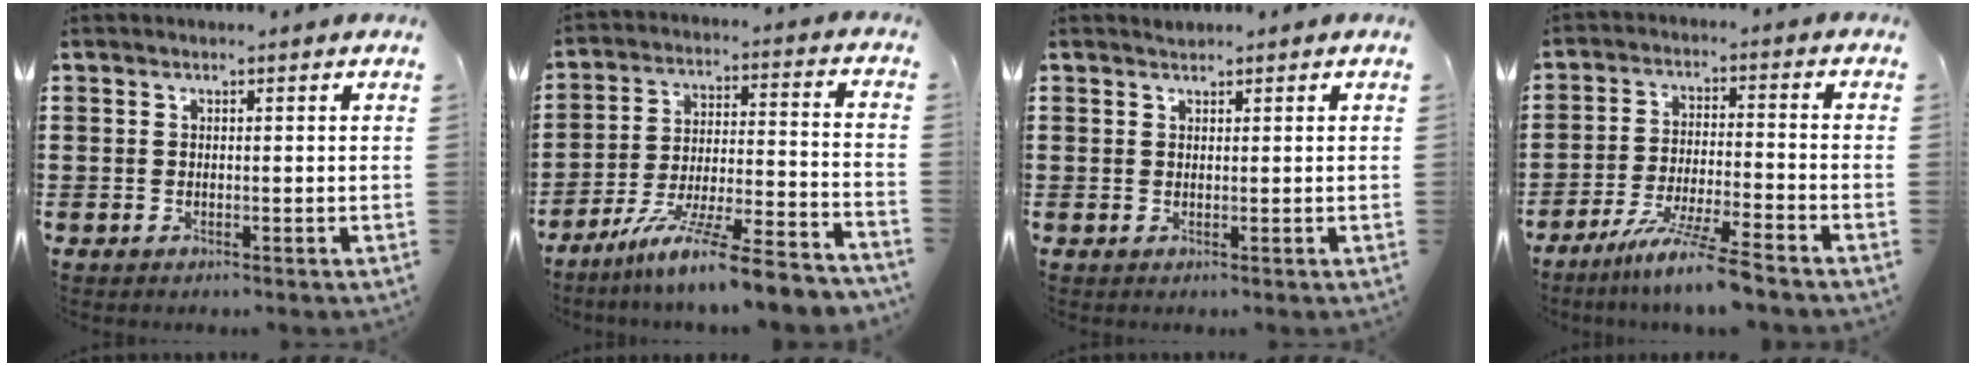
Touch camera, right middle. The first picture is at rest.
{"total": 10.6, "force": [-9.0, -0.4, 5.6], "torque": [-0.097, 0.004, -0.174]}
{"total": 0.8, "force": [0.8, 0.3, -0.1], "torque": [0.001, 0.000, 0.015]}
{"total": 8.0, "force": [-6.6, -0.6, 4.4], "torque": [-0.087, -0.017, -0.124]}